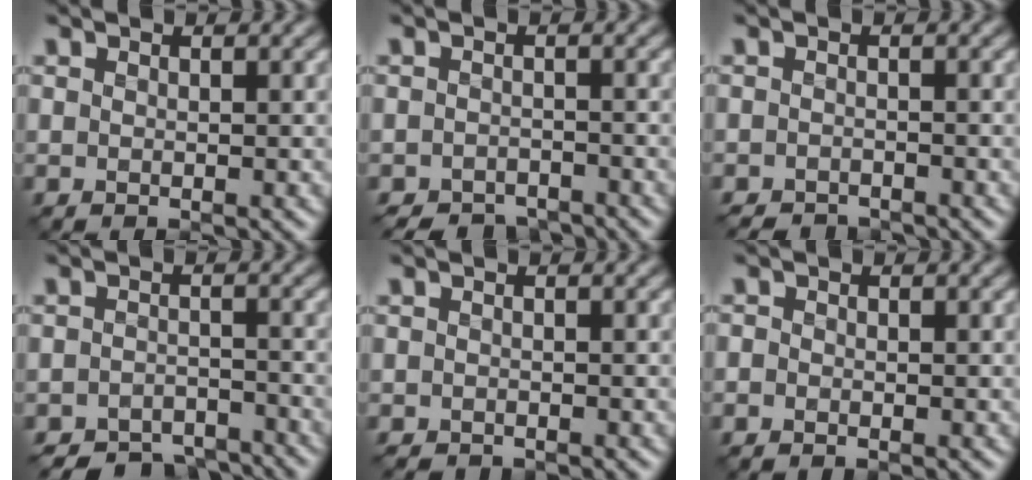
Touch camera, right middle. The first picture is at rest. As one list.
[{"total": 2.8, "force": [-2.6, 0.8, 0.3], "torque": [0.004, -0.002, -0.047]}, {"total": 1.9, "force": [-1.9, 0.3, 0.1], "torque": [0.004, -0.001, -0.035]}, {"total": 4.3, "force": [-4.0, 1.2, 0.8], "torque": [-0.005, -0.004, -0.065]}, {"total": 0.7, "force": [-0.7, 0.1, -0.1], "torque": [0.002, -0.006, -0.016]}, {"total": 0.7, "force": [-0.5, 0.5, 0.2], "torque": [-0.002, -0.005, -0.011]}]